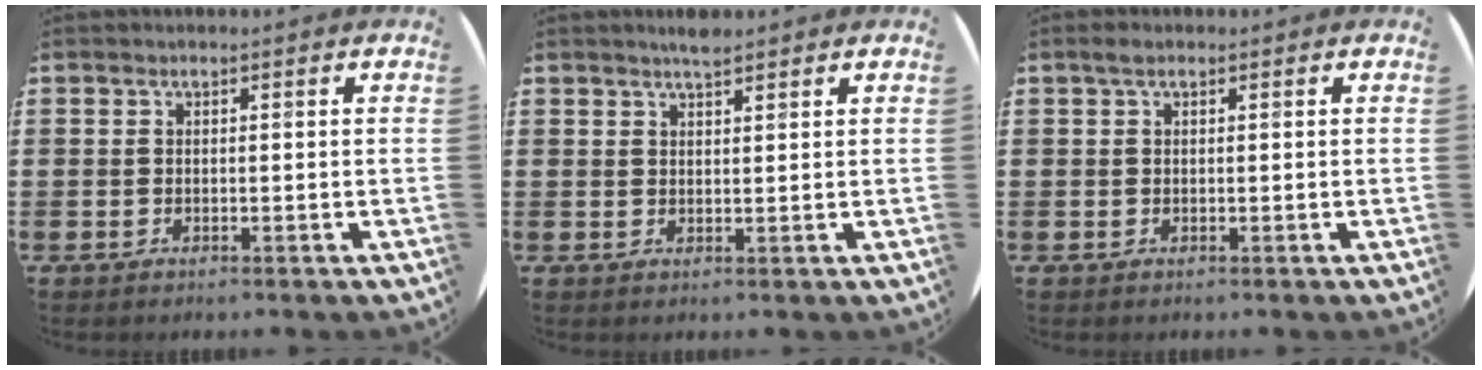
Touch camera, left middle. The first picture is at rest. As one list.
[{"total": 2.0, "force": [1.8, 0.1, 0.6], "torque": [-0.014, 0.001, 0.034]}, {"total": 1.0, "force": [0.6, 0.5, 0.7], "torque": [-0.006, 0.002, 0.008]}]